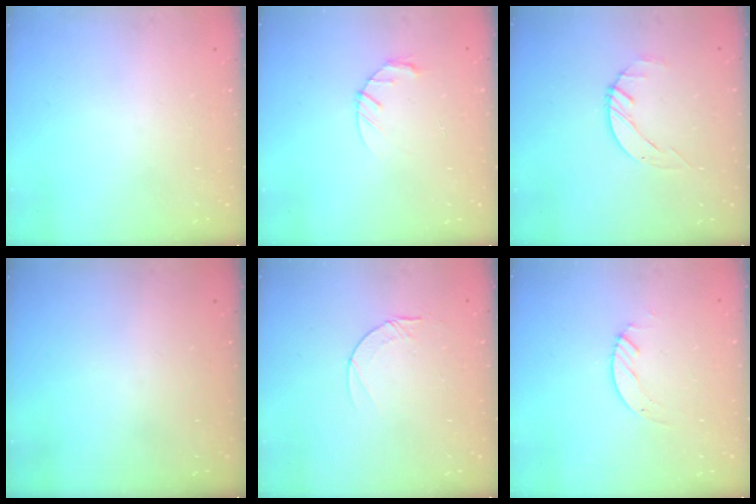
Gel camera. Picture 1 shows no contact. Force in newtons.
{"total": 3.0, "press": 3.0, "slide": 0.5}
{"total": 1.4, "press": 1.4, "slide": 0.2}
{"total": 0.0}
{"total": 3.9, "press": 3.9, "slide": 0.4}
{"total": 2.1, "press": 2.1, "slide": 0.2}